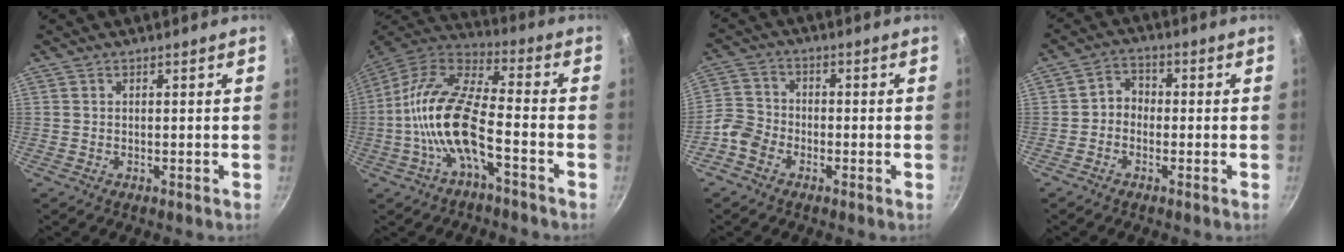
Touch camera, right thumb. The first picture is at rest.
{"total": 15.6, "force": [-4.7, 5.8, 13.7], "torque": [-0.266, 0.043, -0.105]}
{"total": 5.3, "force": [-3.0, 3.9, 2.0], "torque": [-0.027, 0.030, -0.071]}
{"total": 3.7, "force": [-0.9, 3.1, 1.8], "torque": [-0.011, 0.018, -0.028]}